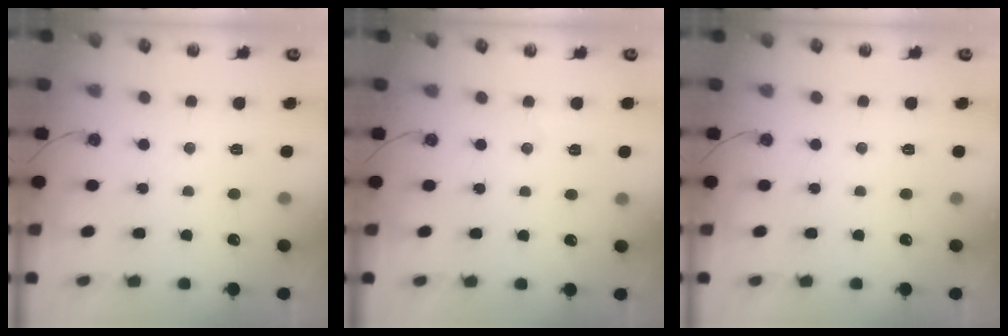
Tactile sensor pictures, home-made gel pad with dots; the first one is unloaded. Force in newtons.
{"total": 3.7, "press": 3.1, "slide": 2.0}
{"total": 0.0}